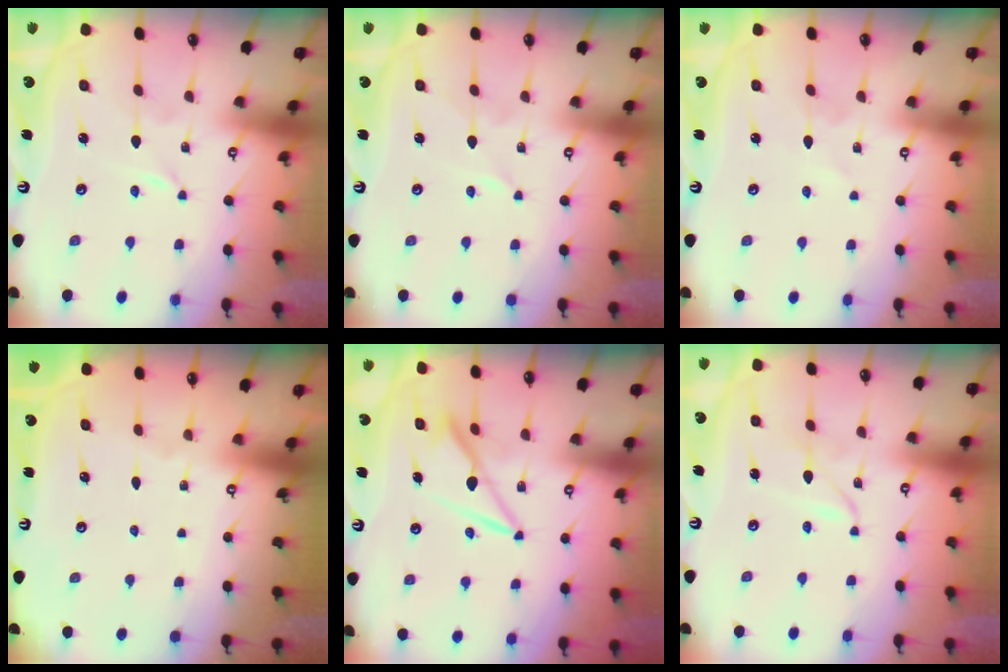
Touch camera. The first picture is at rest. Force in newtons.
{"total": 2.4, "press": 2.4, "slide": 0.3}
{"total": 0.8, "press": 0.8, "slide": 0.1}
{"total": 0.0}
{"total": 7.7, "press": 7.7, "slide": 0.9}
{"total": 2.1, "press": 2.1, "slide": 0.2}